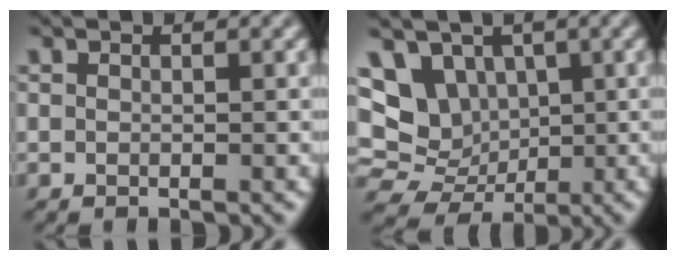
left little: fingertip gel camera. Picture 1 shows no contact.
{"total": 9.9, "force": [2.0, 8.4, 4.9], "torque": [-0.086, 0.028, 0.005]}